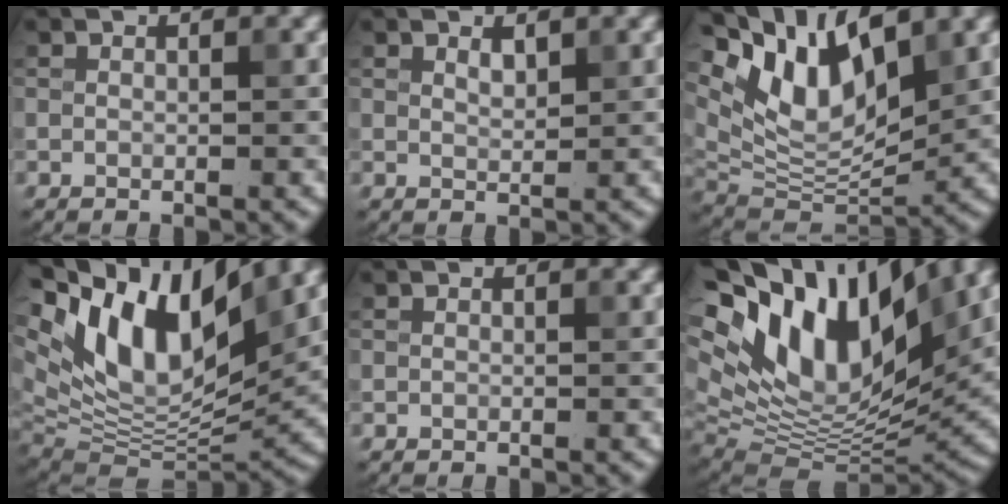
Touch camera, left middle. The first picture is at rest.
{"total": 1.0, "force": [0.7, 0.4, 0.6], "torque": [-0.018, -0.002, 0.013]}
{"total": 9.6, "force": [5.1, 4.3, 6.9], "torque": [-0.130, -0.001, 0.095]}
{"total": 14.2, "force": [6.3, 6.6, 10.8], "torque": [-0.198, 0.022, 0.114]}
{"total": 0.0}
{"total": 16.2, "force": [7.1, 7.6, 12.4], "torque": [-0.250, 0.028, 0.118]}